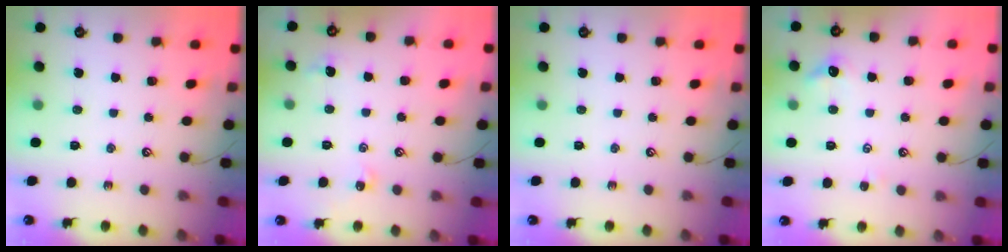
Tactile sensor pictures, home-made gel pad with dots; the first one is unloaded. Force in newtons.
{"total": 2.4, "press": 2.4, "slide": 0.5}
{"total": 0.0}
{"total": 2.1, "press": 2.1, "slide": 0.5}